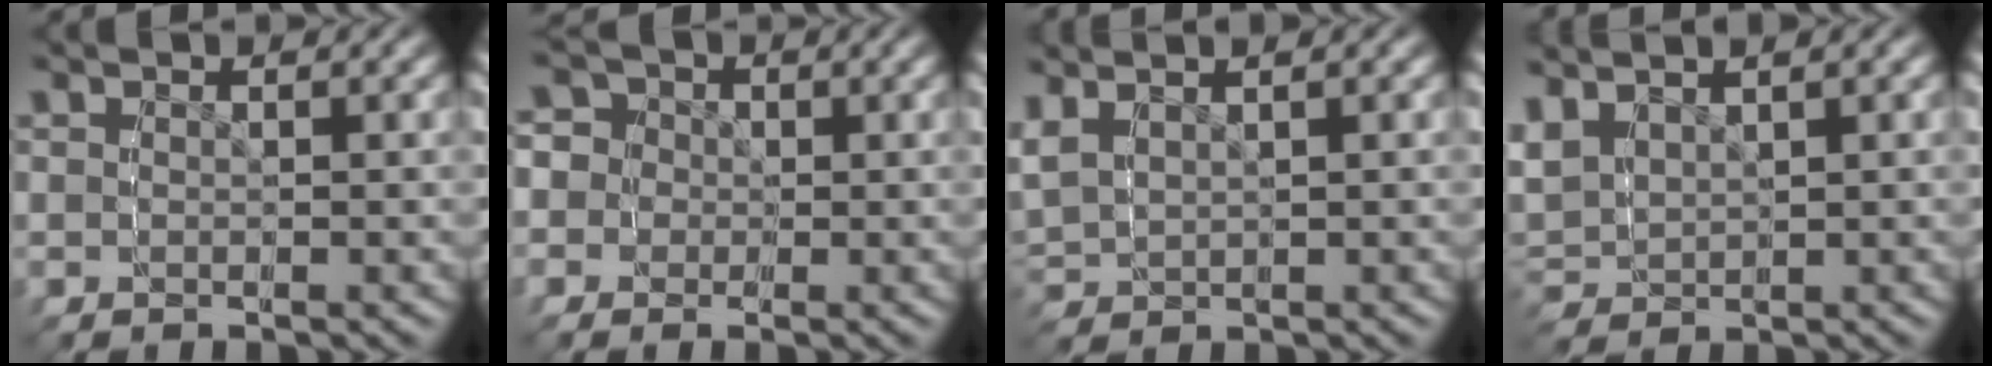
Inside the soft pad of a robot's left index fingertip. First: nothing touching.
{"total": 6.9, "force": [1.6, 6.5, 1.4], "torque": [-0.032, -0.006, 0.020]}
{"total": 2.2, "force": [1.2, 1.5, 1.1], "torque": [-0.042, 0.009, 0.026]}
{"total": 3.9, "force": [1.4, 3.1, 1.8], "torque": [-0.059, 0.007, 0.031]}